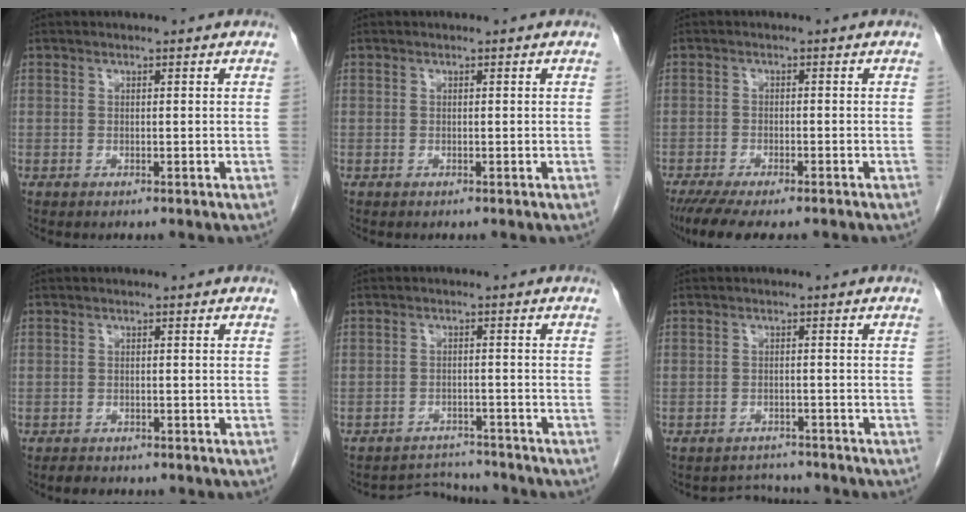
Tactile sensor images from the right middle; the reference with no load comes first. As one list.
[{"total": 0.0}, {"total": 10.2, "force": [-8.2, 2.3, 5.6], "torque": [-0.083, -0.013, -0.125]}, {"total": 2.0, "force": [-1.7, 0.9, 0.6], "torque": [-0.017, -0.002, -0.022]}, {"total": 4.7, "force": [-4.4, 0.3, -1.5], "torque": [0.026, 0.009, -0.067]}, {"total": 3.3, "force": [-3.1, 0.8, -0.9], "torque": [0.012, 0.004, -0.046]}]